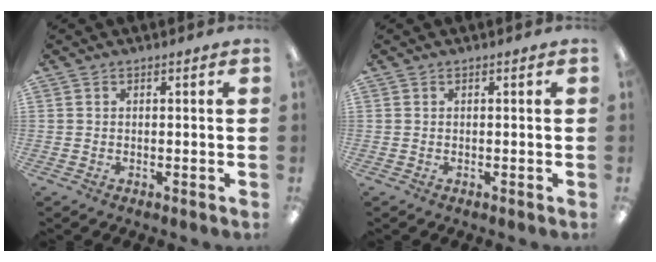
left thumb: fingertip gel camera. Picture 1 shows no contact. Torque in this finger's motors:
{"motor_torque": [-0.06, 0.06, 0.07, -0.07, 0.00]}